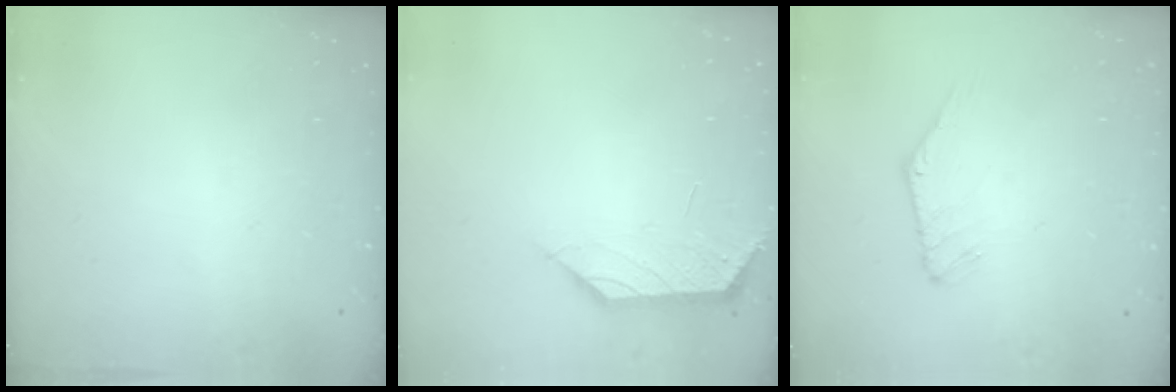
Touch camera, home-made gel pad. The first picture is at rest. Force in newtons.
{"total": 1.0, "press": 0.9, "slide": 0.4}
{"total": 1.3, "press": 1.3, "slide": 0.1}